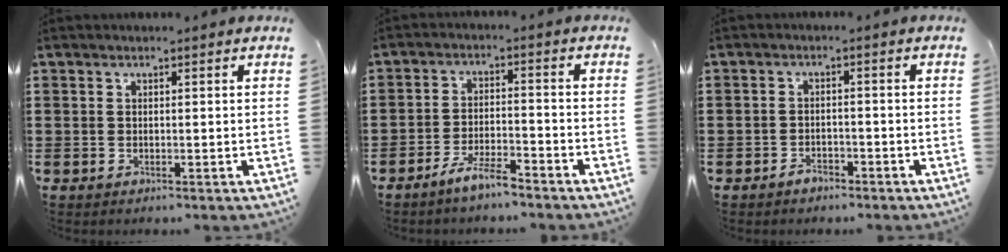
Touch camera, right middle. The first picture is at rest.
{"total": 5.0, "force": [-4.2, 0.6, 2.5], "torque": [-0.055, 0.001, -0.083]}
{"total": 2.1, "force": [-1.8, 1.0, 0.3], "torque": [-0.012, 0.002, -0.038]}